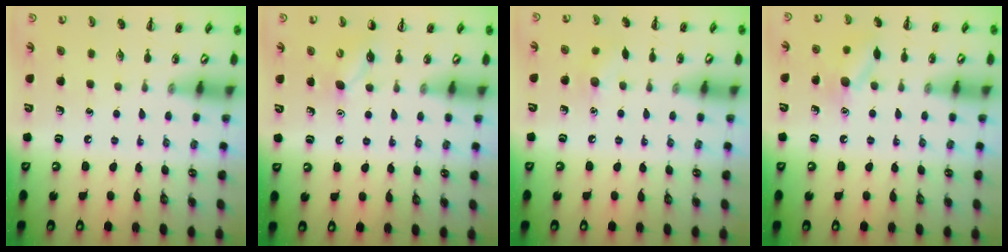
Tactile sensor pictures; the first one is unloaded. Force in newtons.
{"total": 5.2, "press": 5.0, "slide": 1.5}
{"total": 6.3, "press": 6.1, "slide": 1.7}
{"total": 9.8, "press": 9.7, "slide": 0.9}